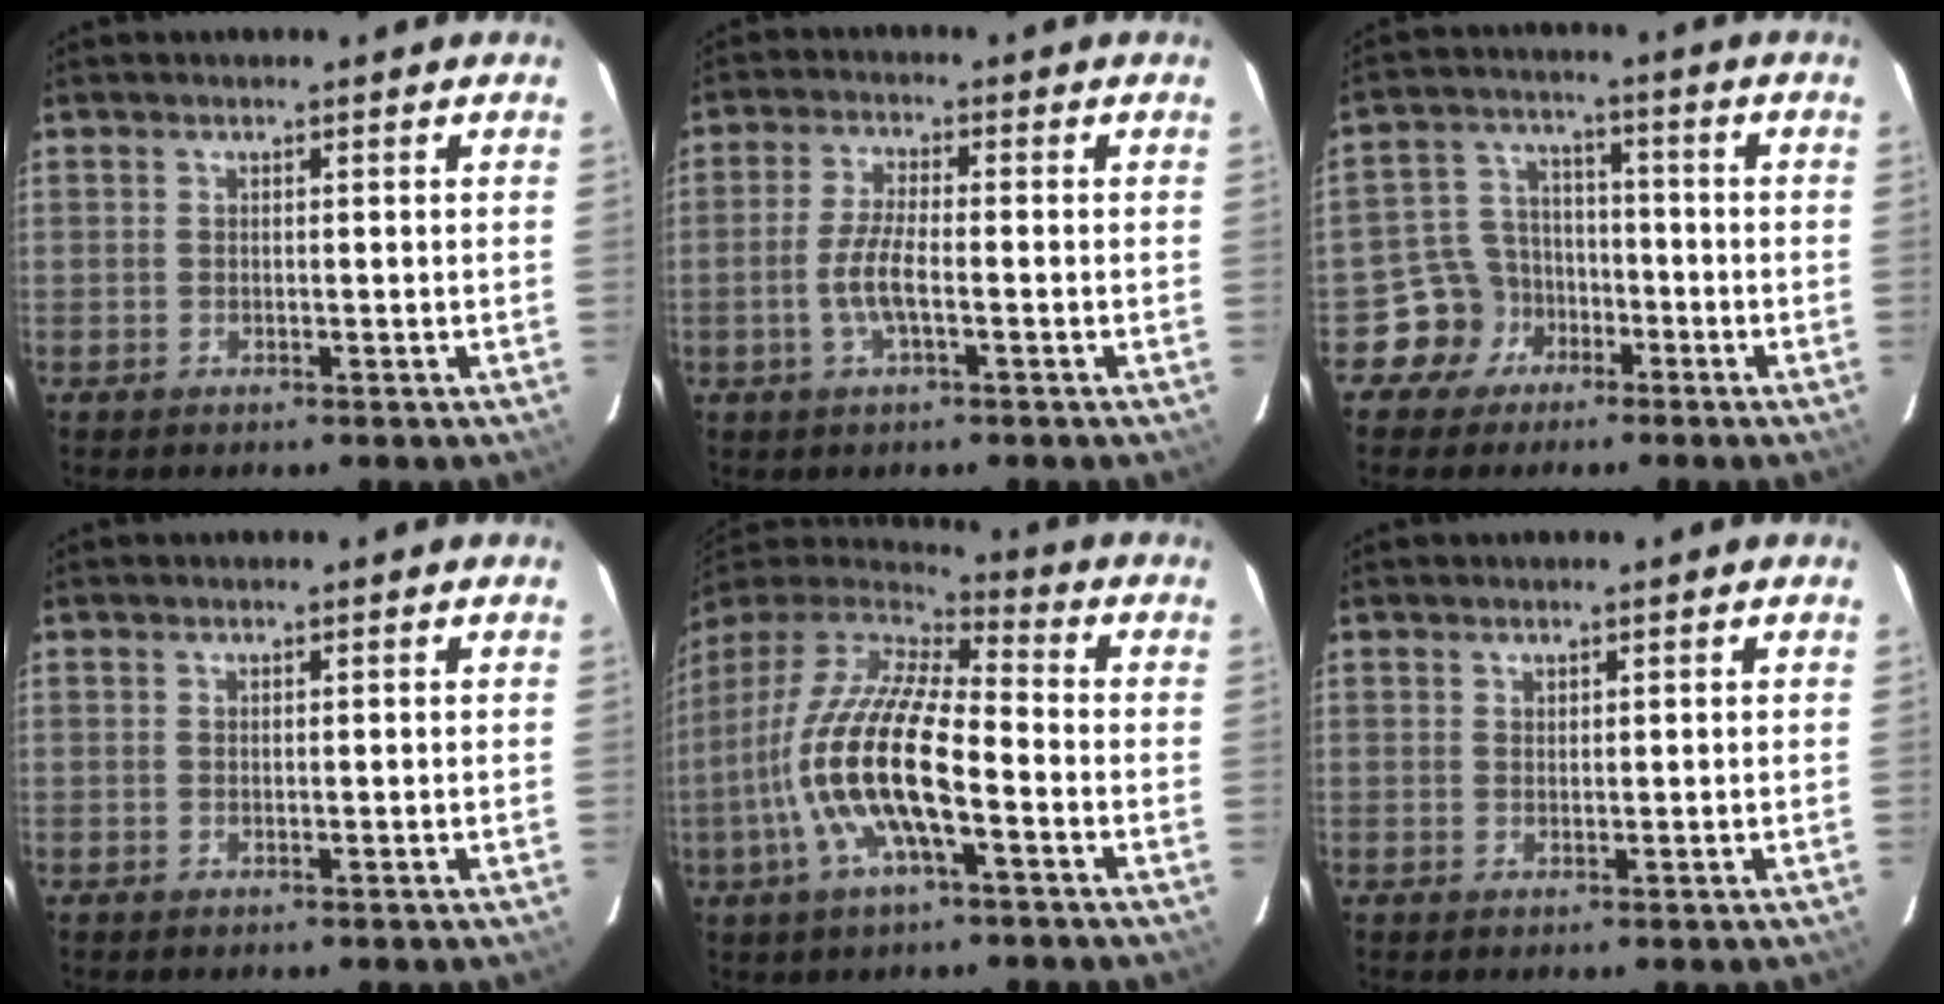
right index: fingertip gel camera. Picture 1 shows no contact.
{"total": 5.6, "force": [-1.7, 1.2, 5.1], "torque": [-0.109, -0.001, -0.036]}
{"total": 7.7, "force": [-4.4, 6.2, 0.9], "torque": [-0.033, 0.034, -0.073]}
{"total": 0.0}
{"total": 18.6, "force": [-5.5, 5.6, 16.8], "torque": [-0.329, -0.016, -0.113]}
{"total": 0.6, "force": [0.5, 0.3, 0.0], "torque": [0.000, 0.001, 0.010]}